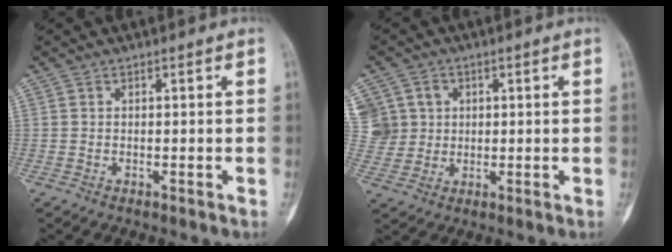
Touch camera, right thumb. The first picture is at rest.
{"total": 8.7, "force": [2.5, 8.1, 1.9], "torque": [-0.020, 0.012, 0.055]}